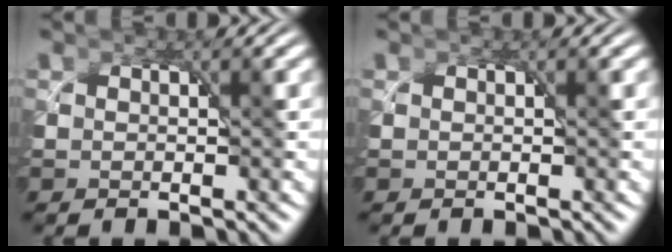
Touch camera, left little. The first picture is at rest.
{"total": 0.0}